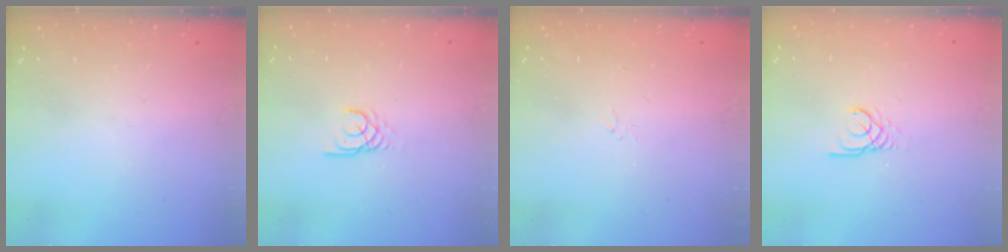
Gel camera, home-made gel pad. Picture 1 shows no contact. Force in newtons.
{"total": 2.1, "press": 2.1, "slide": 0.0}
{"total": 0.9, "press": 0.8, "slide": 0.4}
{"total": 2.4, "press": 2.4, "slide": 0.3}